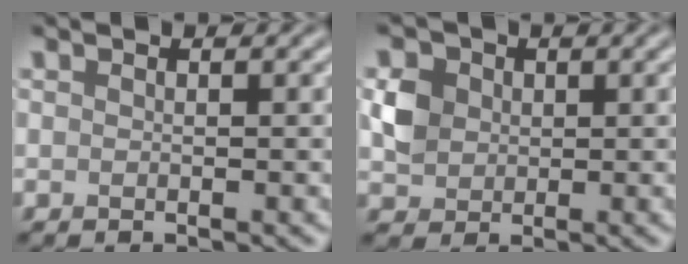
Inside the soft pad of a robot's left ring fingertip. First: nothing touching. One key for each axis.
{"total": 2.9, "fx": 0.4, "fy": 2.6, "fz": 1.1, "tx": -0.022, "ty": 0.001, "tz": 0.010}